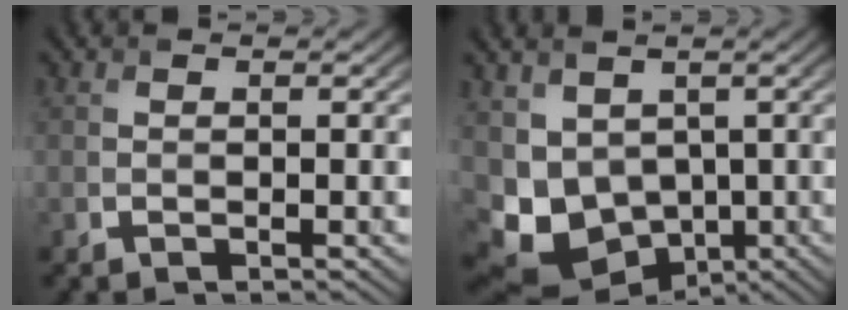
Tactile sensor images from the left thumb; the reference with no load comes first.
{"total": 9.2, "force": [0.0, 7.5, 5.3], "torque": [-0.124, -0.027, 0.023]}